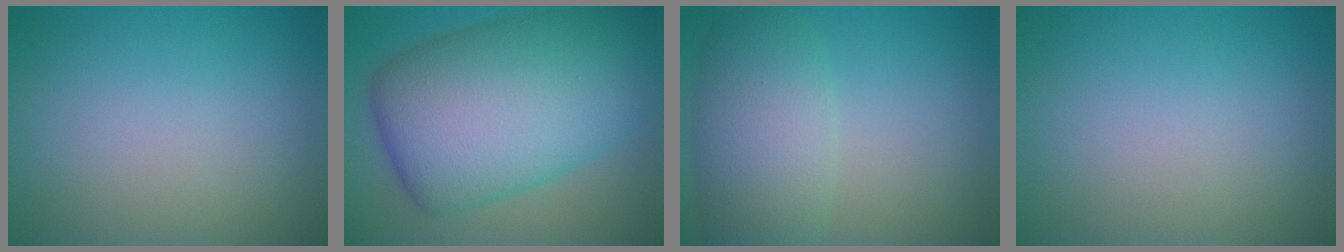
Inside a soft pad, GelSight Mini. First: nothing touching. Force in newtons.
{"total": 13.5, "press": 13.5, "slide": 0.2}
{"total": 5.6, "press": 5.6, "slide": 0.4}
{"total": 0.0}